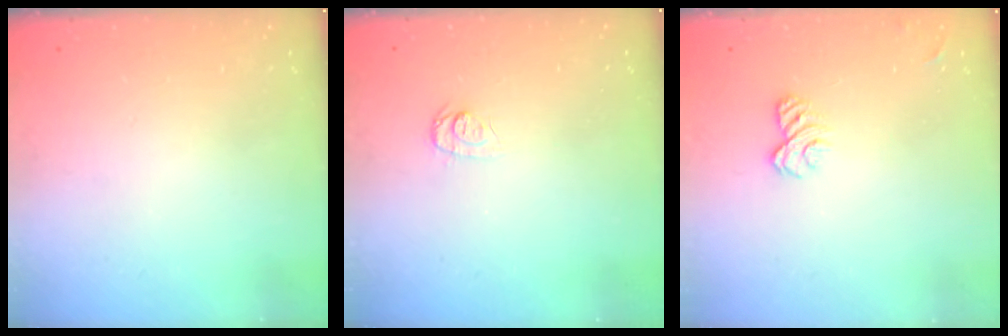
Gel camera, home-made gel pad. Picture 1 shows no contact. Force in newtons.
{"total": 6.6, "press": 6.6, "slide": 0.7}
{"total": 6.2, "press": 6.1, "slide": 1.1}